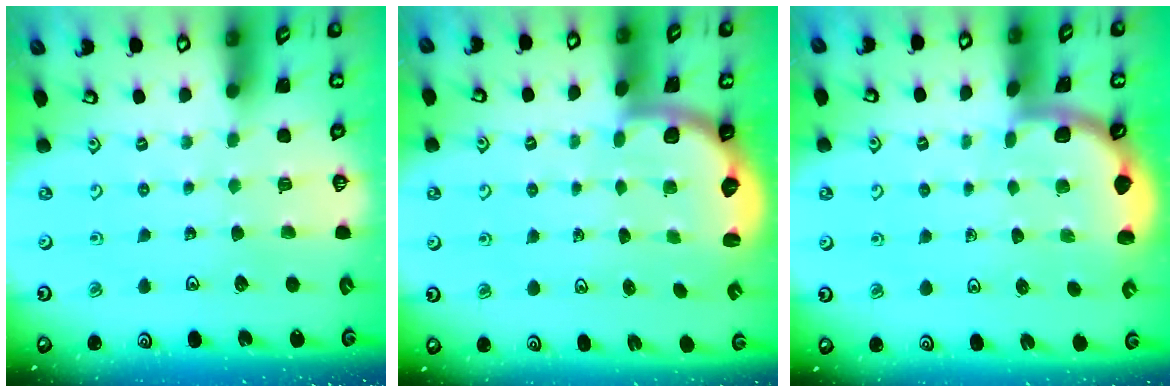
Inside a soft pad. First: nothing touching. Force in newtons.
{"total": 2.5, "press": 2.2, "slide": 1.3}
{"total": 1.9, "press": 1.9, "slide": 0.0}